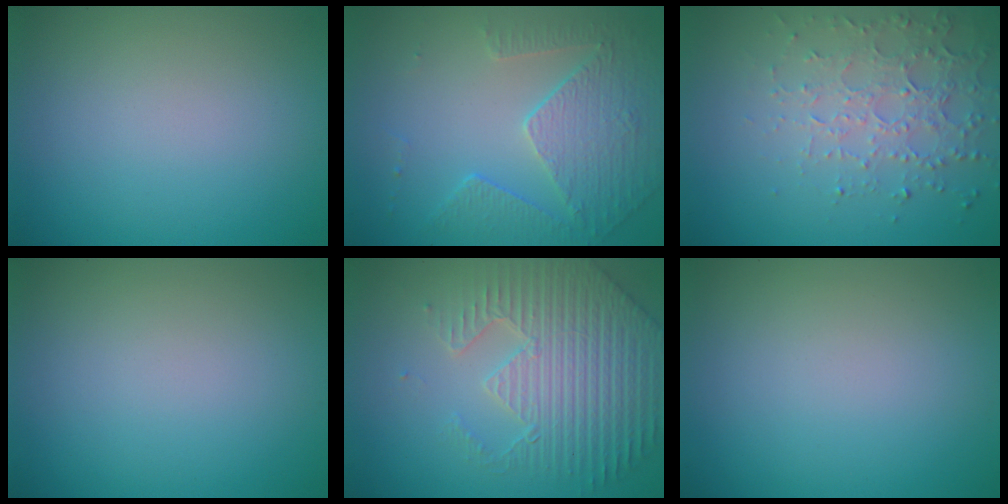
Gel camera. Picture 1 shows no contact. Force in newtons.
{"total": 5.0, "press": 3.7, "slide": 3.4}
{"total": 4.5, "press": 3.3, "slide": 3.1}
{"total": 0.0}
{"total": 6.5, "press": 5.3, "slide": 3.8}
{"total": 0.0}